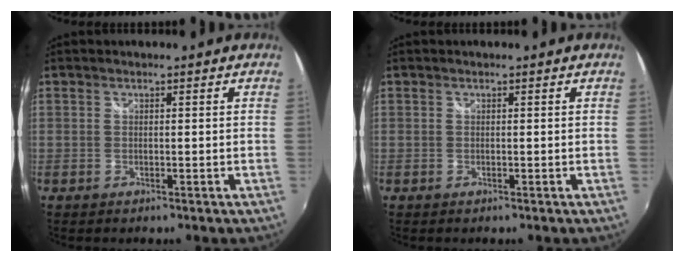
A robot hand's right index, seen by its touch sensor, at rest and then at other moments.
{"total": 0.0}